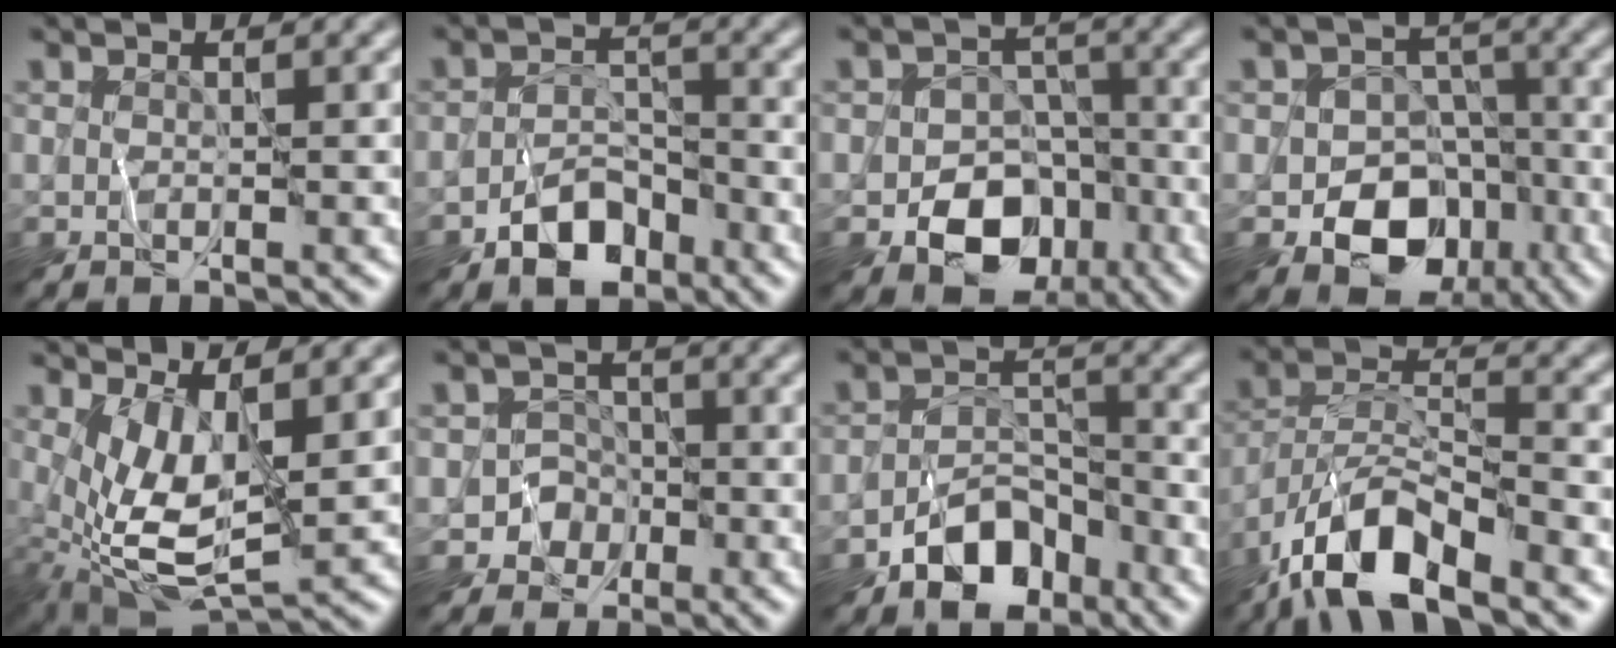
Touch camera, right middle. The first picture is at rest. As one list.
[{"total": 4.2, "force": [-2.7, 2.5, 2.1], "torque": [-0.021, 0.002, -0.054]}, {"total": 8.8, "force": [-4.3, 6.7, 3.7], "torque": [-0.023, -0.007, -0.087]}, {"total": 9.8, "force": [-4.8, 7.7, 3.7], "torque": [-0.030, -0.010, -0.093]}, {"total": 6.4, "force": [1.3, 2.6, 5.7], "torque": [-0.123, -0.014, 0.027]}, {"total": 3.8, "force": [-2.0, 3.2, -0.1], "torque": [0.038, 0.004, -0.047]}, {"total": 5.6, "force": [-3.5, 3.4, 2.8], "torque": [-0.034, 0.000, -0.065]}, {"total": 8.2, "force": [-5.9, 2.5, 5.2], "torque": [-0.085, 0.000, -0.122]}]